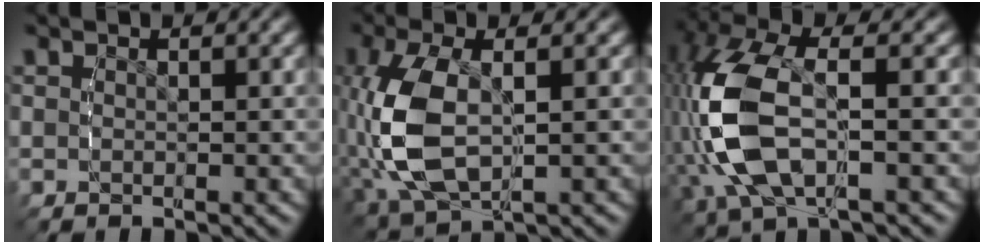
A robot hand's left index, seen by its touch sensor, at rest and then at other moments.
{"total": 7.6, "force": [-1.5, 4.3, 6.1], "torque": [-0.171, -0.020, -0.016]}
{"total": 9.7, "force": [-1.6, 5.3, 8.0], "torque": [-0.223, -0.017, -0.016]}